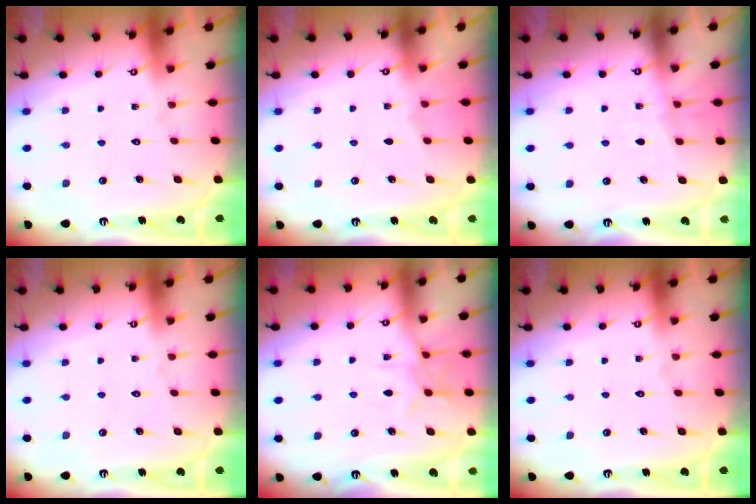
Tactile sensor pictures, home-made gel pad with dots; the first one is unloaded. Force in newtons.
{"total": 1.6, "press": 1.5, "slide": 0.3}
{"total": 3.6, "press": 3.5, "slide": 0.4}
{"total": 0.0}
{"total": 7.9, "press": 7.9, "slide": 0.6}
{"total": 0.0}